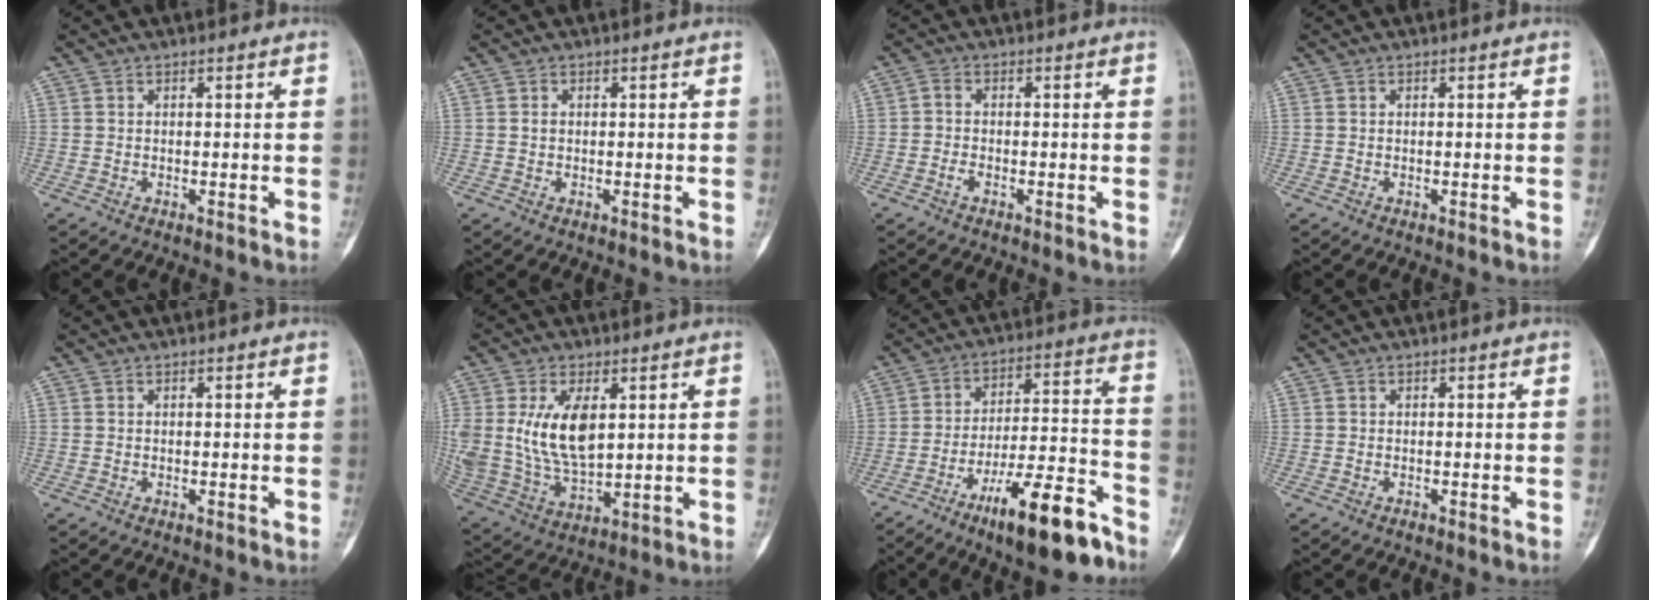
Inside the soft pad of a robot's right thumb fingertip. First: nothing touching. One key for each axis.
{"total": 1.1, "fx": 0.2, "fy": 0.8, "fz": 0.7, "tx": -0.012, "ty": 0.002, "tz": 0.005}
{"total": 1.8, "fx": -0.9, "fy": 1.0, "fz": 1.3, "tx": -0.029, "ty": 0.009, "tz": -0.021}
{"total": 0.0}
{"total": 0.0}
{"total": 14.3, "fx": 3.3, "fy": 7.7, "fz": 11.5, "tx": -0.223, "ty": -0.016, "tz": 0.077}
{"total": 16.7, "fx": -10.8, "fy": 4.1, "fz": 12.0, "tx": -0.183, "ty": 0.080, "tz": -0.174}
{"total": 0.0}